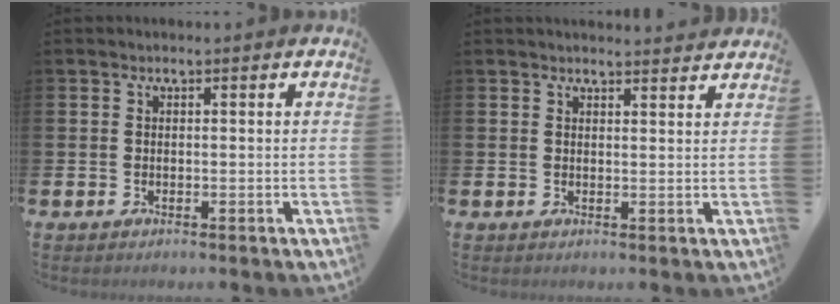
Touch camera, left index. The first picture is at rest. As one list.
[{"total": 2.0, "force": [2.0, 0.2, -0.1], "torque": [0.006, -0.011, 0.035]}]